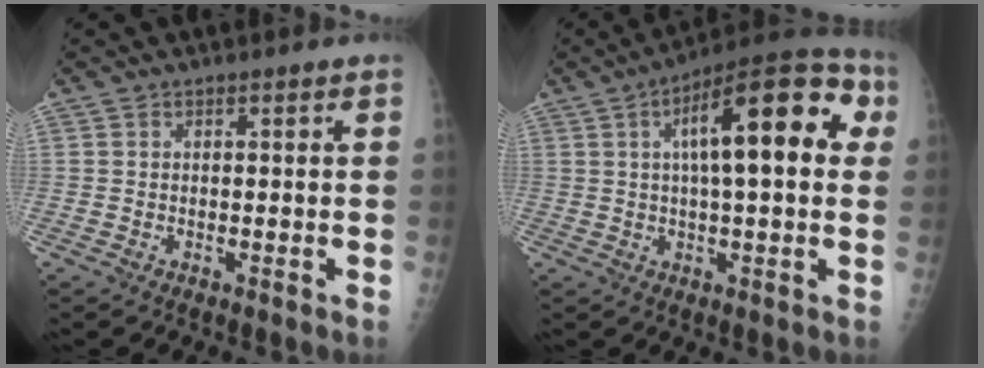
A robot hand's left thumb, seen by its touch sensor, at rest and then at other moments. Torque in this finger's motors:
{"motor_torque": [1.04, 1.54, 1.40, -0.71, 0.45]}